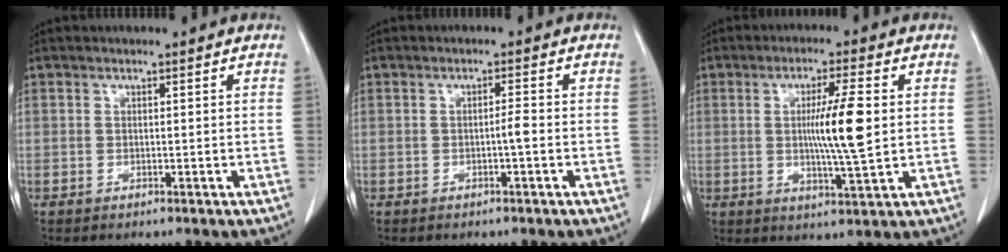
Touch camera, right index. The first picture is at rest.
{"total": 1.5, "force": [-0.5, -0.1, 1.4], "torque": [-0.024, 0.001, -0.008]}
{"total": 8.8, "force": [0.6, -0.1, 8.8], "torque": [-0.152, -0.009, 0.010]}